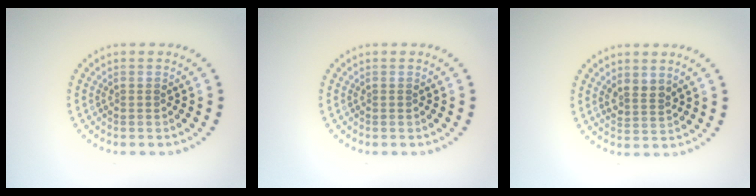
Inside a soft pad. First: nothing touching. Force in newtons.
{"total": 0.0}
{"total": 1.8, "press": 1.5, "slide": 1.0}